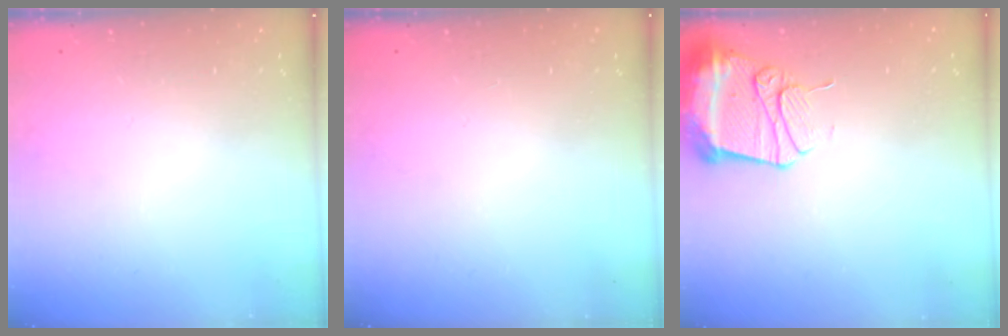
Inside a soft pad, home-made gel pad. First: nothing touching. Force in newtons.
{"total": 0.0}
{"total": 13.2, "press": 13.2, "slide": 1.4}